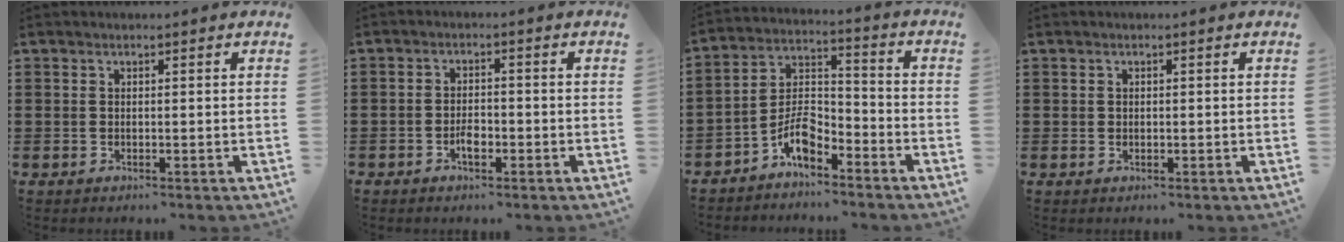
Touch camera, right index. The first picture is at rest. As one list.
[{"total": 2.6, "force": [-1.4, 1.3, 1.7], "torque": [-0.035, -0.001, -0.027]}, {"total": 6.7, "force": [-5.0, 2.5, 3.7], "torque": [-0.078, 0.006, -0.096]}, {"total": 0.5, "force": [0.1, 0.5, 0.1], "torque": [-0.002, 0.004, 0.003]}]